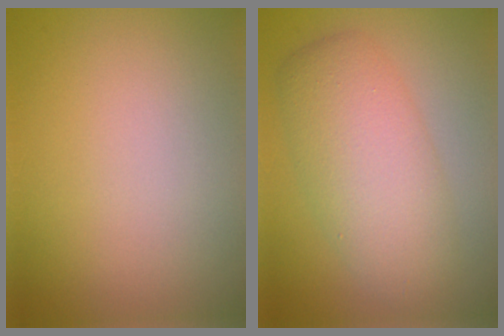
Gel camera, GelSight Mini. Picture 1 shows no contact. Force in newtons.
{"total": 6.3, "press": 6.3, "slide": 0.2}